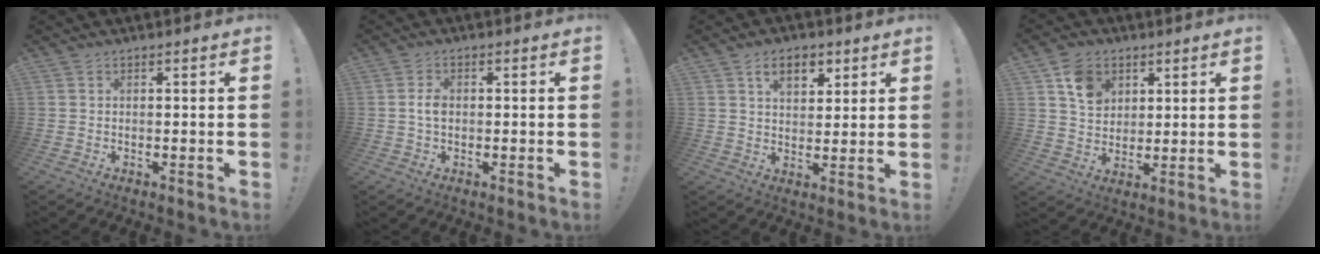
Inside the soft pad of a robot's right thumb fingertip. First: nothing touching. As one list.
[{"total": 2.9, "force": [-0.2, 1.7, 2.4], "torque": [-0.045, 0.002, -0.008]}, {"total": 8.1, "force": [4.2, 5.0, 4.8], "torque": [-0.066, -0.009, 0.075]}, {"total": 9.3, "force": [4.5, 7.4, 3.4], "torque": [-0.043, -0.018, 0.087]}]